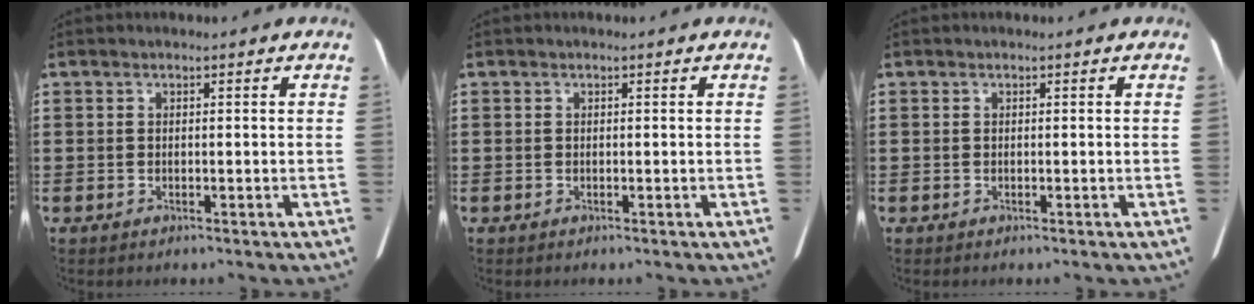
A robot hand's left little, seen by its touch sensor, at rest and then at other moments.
{"total": 0.0}
{"total": 0.0}